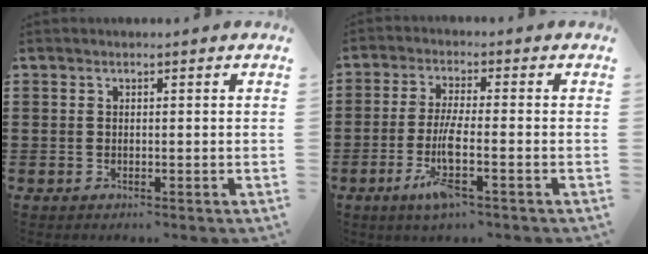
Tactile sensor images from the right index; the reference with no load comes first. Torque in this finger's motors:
{"motor_torque": [1.57, -0.52, 0.73, 0.13]}